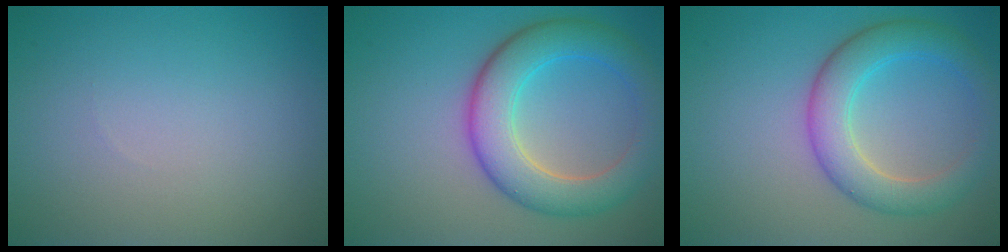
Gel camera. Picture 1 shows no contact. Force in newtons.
{"total": 6.9, "press": 6.9, "slide": 0.2}
{"total": 5.2, "press": 5.2, "slide": 0.0}